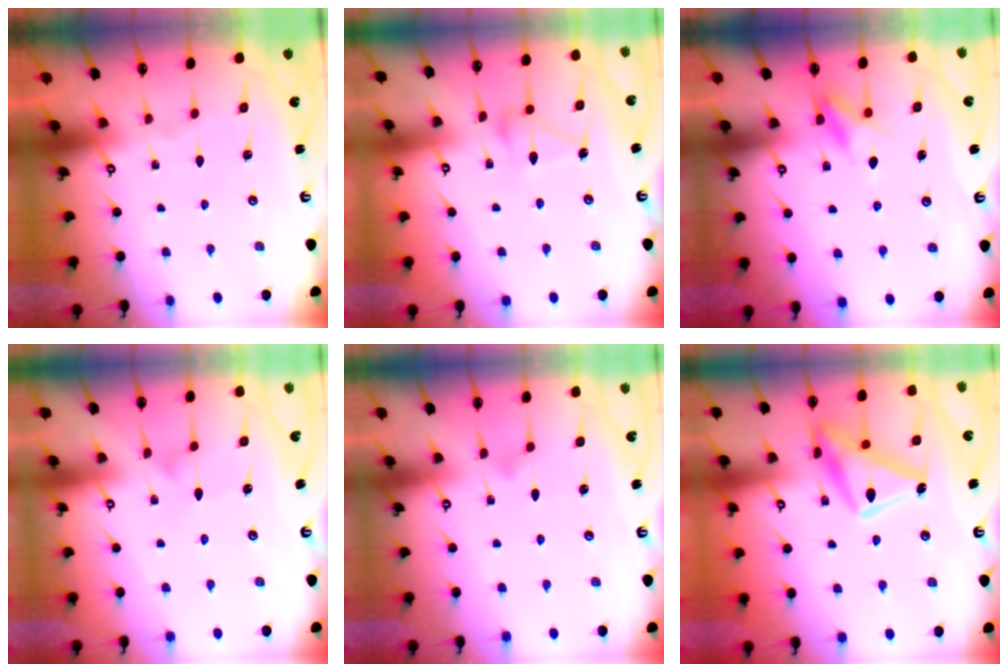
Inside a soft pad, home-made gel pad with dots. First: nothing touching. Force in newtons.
{"total": 9.5, "press": 9.4, "slide": 0.5}
{"total": 8.7, "press": 8.6, "slide": 1.2}
{"total": 3.3, "press": 3.3, "slide": 0.1}
{"total": 7.7, "press": 7.7, "slide": 0.4}
{"total": 18.1, "press": 18.1, "slide": 1.2}